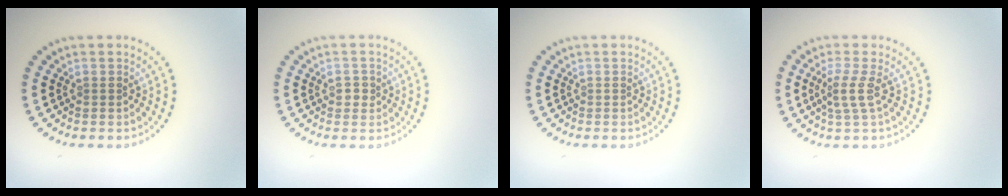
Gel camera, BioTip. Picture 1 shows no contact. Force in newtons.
{"total": 1.1, "press": 1.1, "slide": 0.4}
{"total": 0.0}
{"total": 2.2, "press": 1.7, "slide": 1.4}